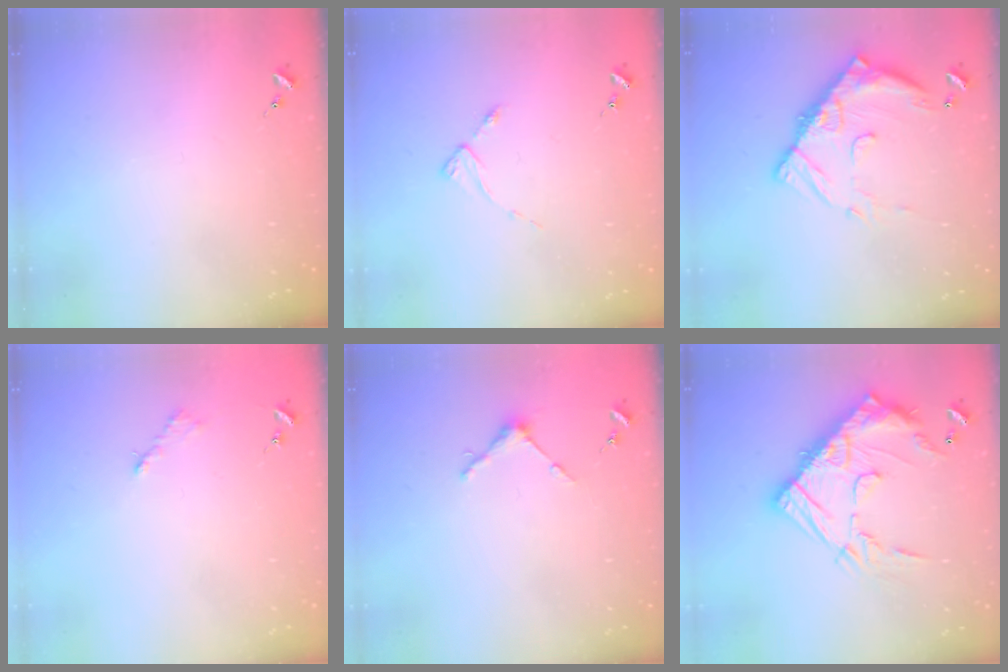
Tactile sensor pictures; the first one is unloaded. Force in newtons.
{"total": 2.9, "press": 2.8, "slide": 0.4}
{"total": 14.4, "press": 14.4, "slide": 1.3}
{"total": 2.6, "press": 2.6, "slide": 0.4}
{"total": 4.0, "press": 4.0, "slide": 0.4}
{"total": 21.0, "press": 21.0, "slide": 1.6}